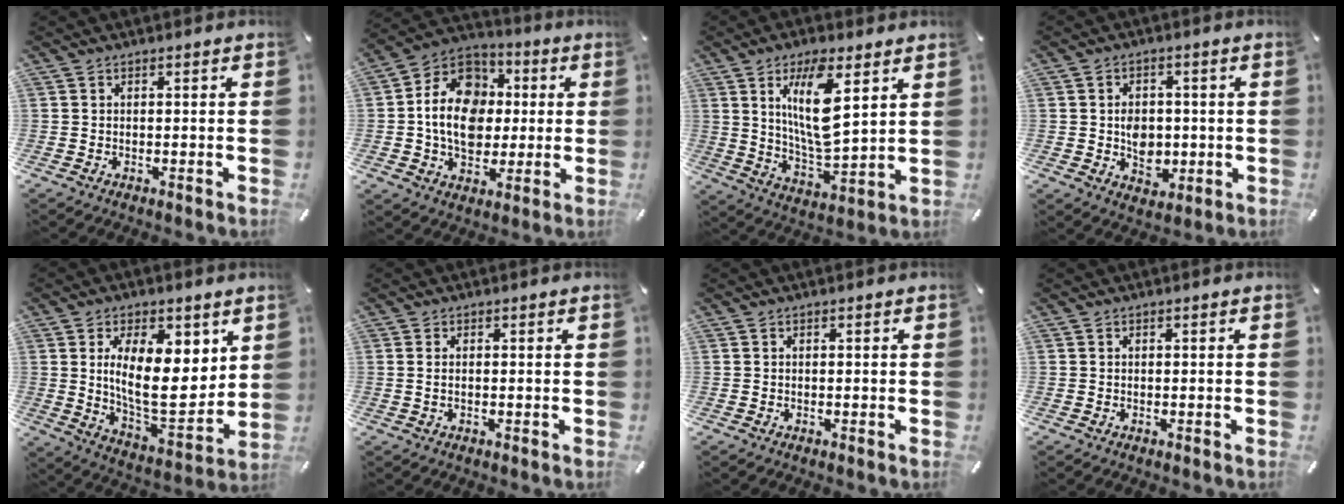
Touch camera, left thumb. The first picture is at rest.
{"total": 15.2, "force": [-0.7, 12.6, 8.4], "torque": [-0.172, 0.017, -0.012]}
{"total": 14.4, "force": [6.1, 5.0, 12.1], "torque": [-0.243, -0.024, 0.100]}
{"total": 7.1, "force": [-0.7, 5.8, 4.1], "torque": [-0.057, 0.005, -0.011]}
{"total": 16.8, "force": [4.1, 8.5, 13.9], "torque": [-0.220, -0.034, 0.068]}
{"total": 1.3, "force": [0.2, 0.2, 1.3], "torque": [-0.026, -0.003, 0.003]}
{"total": 0.0}
{"total": 0.0}